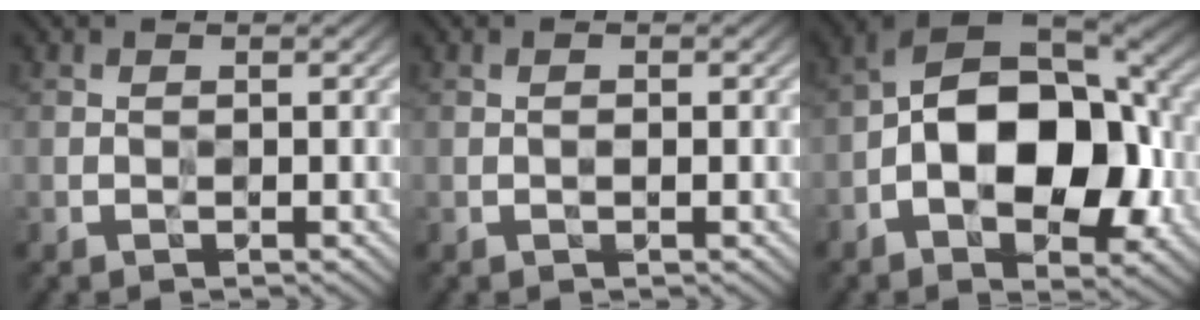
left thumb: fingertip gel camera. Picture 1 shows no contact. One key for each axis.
{"total": 0.7, "fx": -0.1, "fy": 0.1, "fz": 0.7, "tx": -0.012, "ty": 0.000, "tz": -0.003}
{"total": 17.0, "fx": -2.3, "fy": 9.3, "fz": 14.0, "tx": -0.227, "ty": 0.002, "tz": -0.051}